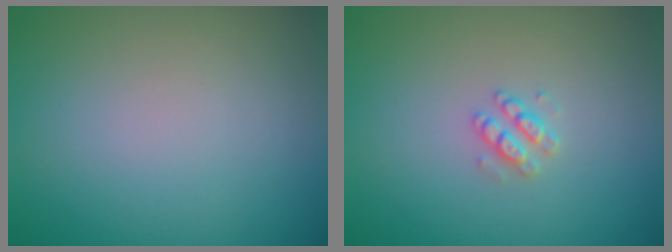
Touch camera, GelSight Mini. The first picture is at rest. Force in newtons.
{"total": 1.6, "press": 1.6, "slide": 0.3}